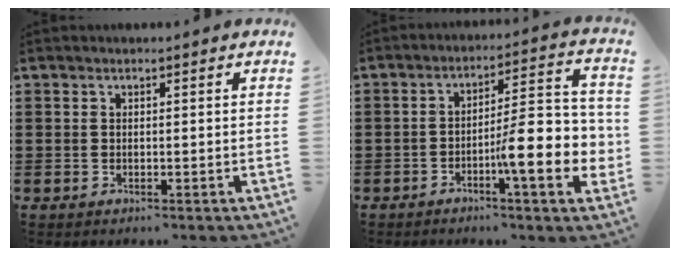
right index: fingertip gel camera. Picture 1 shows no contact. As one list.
[{"total": 11.8, "force": [-3.4, 2.8, 11.0], "torque": [-0.162, -0.014, -0.062]}]